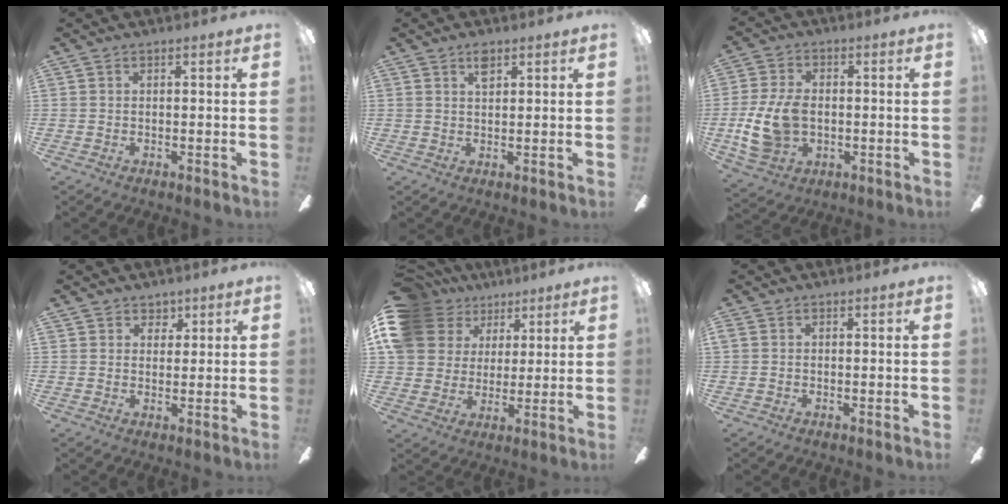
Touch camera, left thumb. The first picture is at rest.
{"total": 3.1, "force": [1.9, 1.4, 1.9], "torque": [-0.027, -0.004, 0.031]}
{"total": 12.2, "force": [-1.2, 8.6, 8.5], "torque": [-0.189, 0.005, -0.019]}
{"total": 3.5, "force": [2.7, 2.3, 0.1], "torque": [0.002, -0.010, 0.047]}
{"total": 16.5, "force": [8.1, 12.8, 6.7], "torque": [-0.145, -0.024, 0.159]}
{"total": 0.8, "force": [-0.1, 0.7, 0.5], "torque": [-0.008, 0.003, -0.003]}